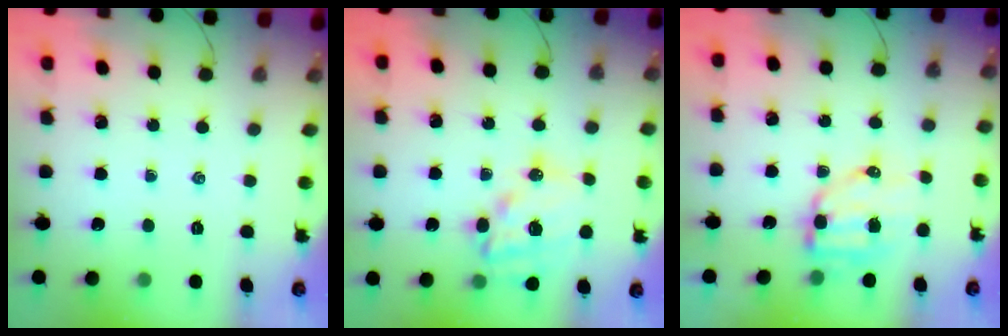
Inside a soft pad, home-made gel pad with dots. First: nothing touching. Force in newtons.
{"total": 14.7, "press": 14.4, "slide": 3.1}
{"total": 7.9, "press": 7.7, "slide": 1.7}